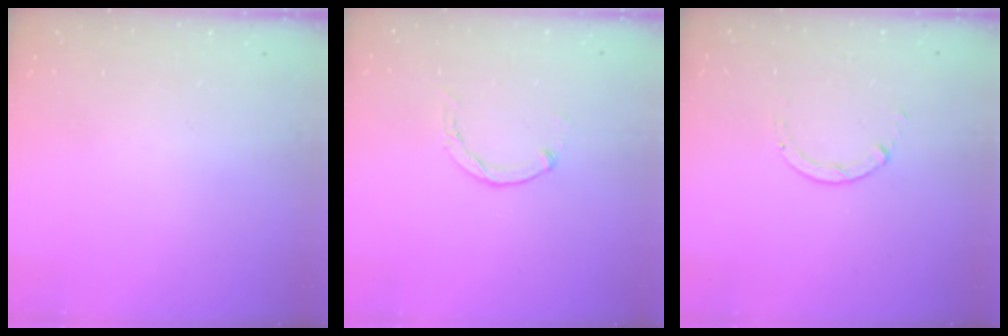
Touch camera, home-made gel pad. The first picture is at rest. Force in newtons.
{"total": 0.0}
{"total": 0.6, "press": 0.5, "slide": 0.1}